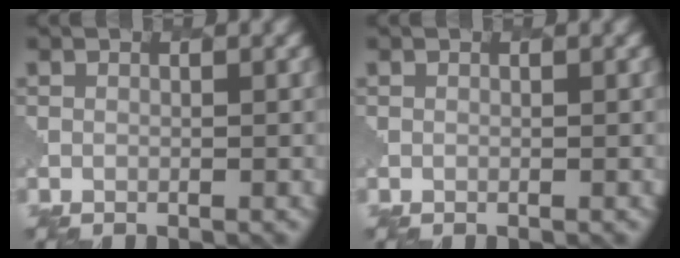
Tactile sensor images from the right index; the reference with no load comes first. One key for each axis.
{"total": 0.0}